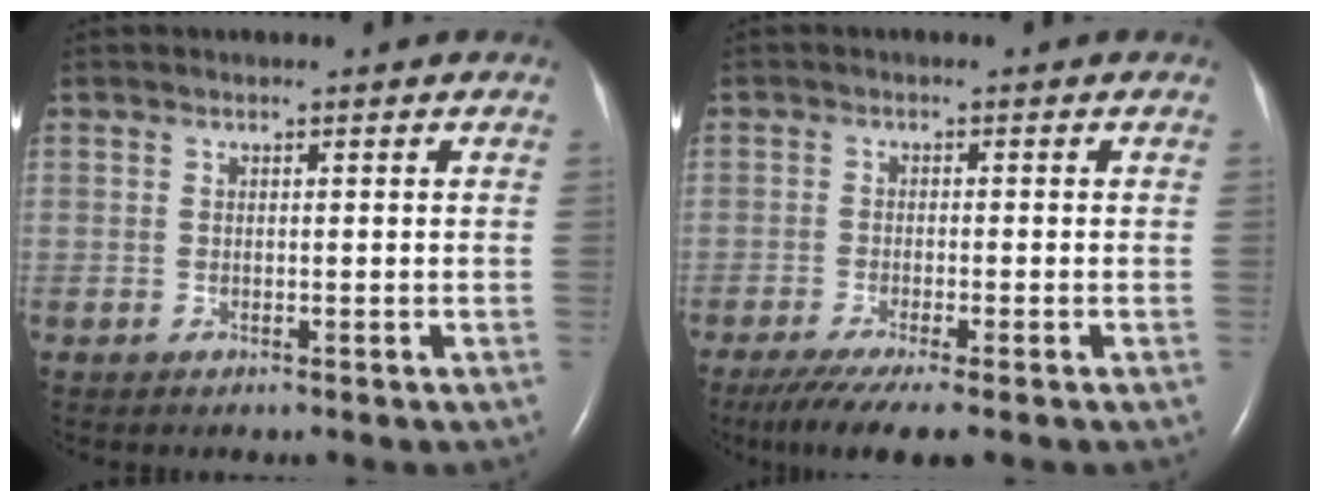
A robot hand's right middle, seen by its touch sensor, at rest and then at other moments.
{"total": 7.6, "force": [-5.6, 0.5, 5.1], "torque": [-0.086, -0.021, -0.091]}